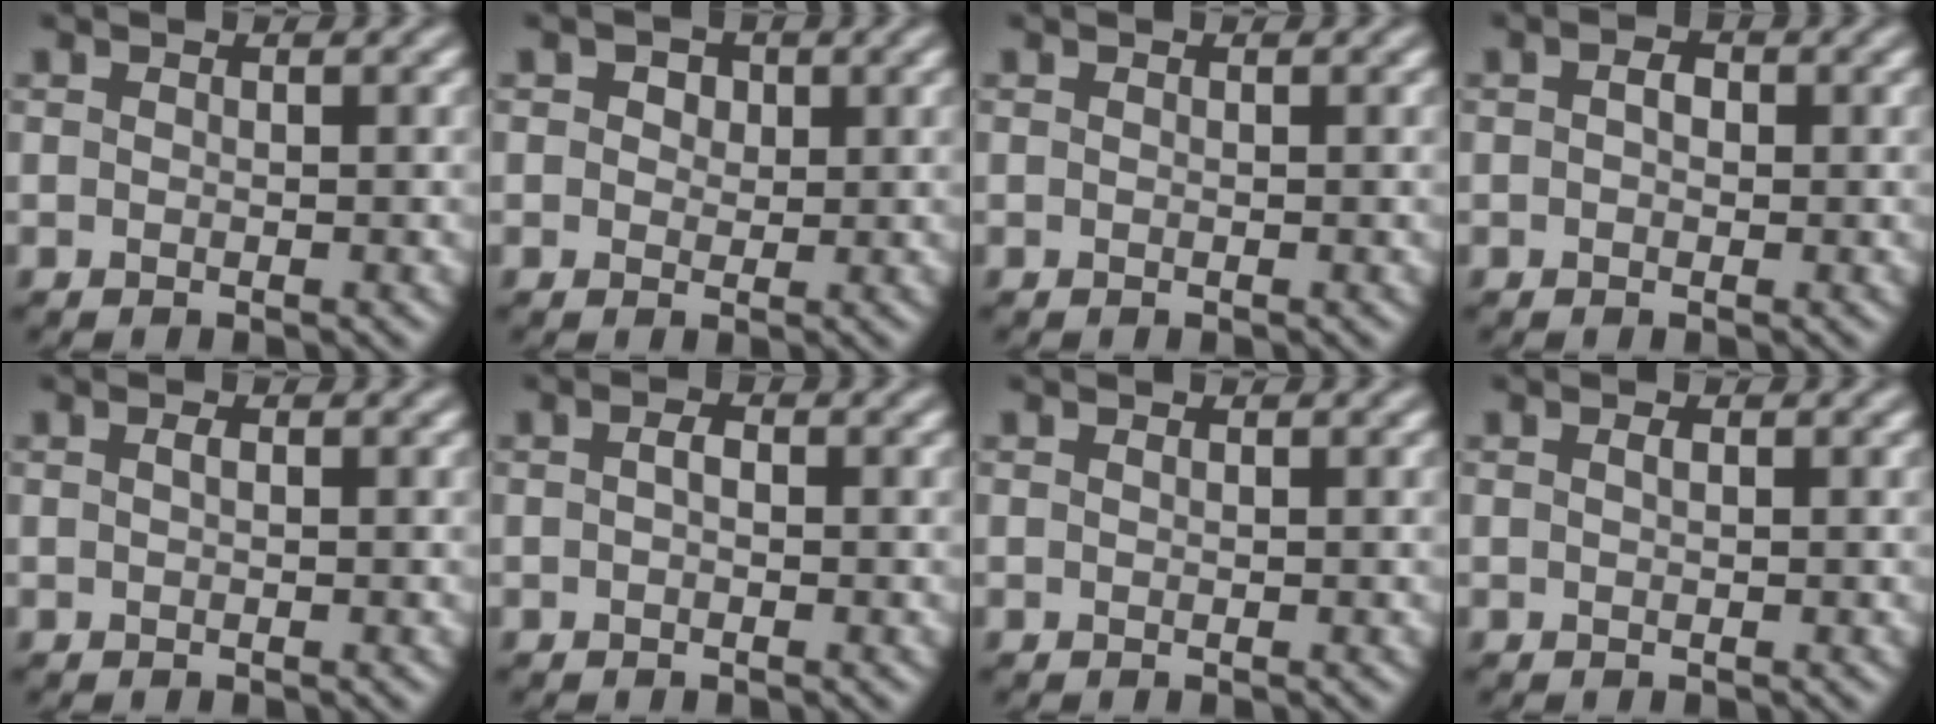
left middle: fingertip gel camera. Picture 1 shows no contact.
{"total": 2.3, "force": [1.1, 1.6, 1.2], "torque": [-0.012, 0.008, 0.001]}
{"total": 0.0}
{"total": 1.7, "force": [0.4, 1.1, 1.2], "torque": [-0.016, 0.001, -0.004]}
{"total": 0.6, "force": [0.2, 0.2, 0.5], "torque": [-0.012, 0.004, 0.003]}
{"total": 1.1, "force": [0.1, 0.6, 0.9], "torque": [-0.017, 0.002, -0.001]}
{"total": 0.0}
{"total": 0.5, "force": [0.2, 0.2, 0.5], "torque": [-0.010, 0.004, 0.003]}